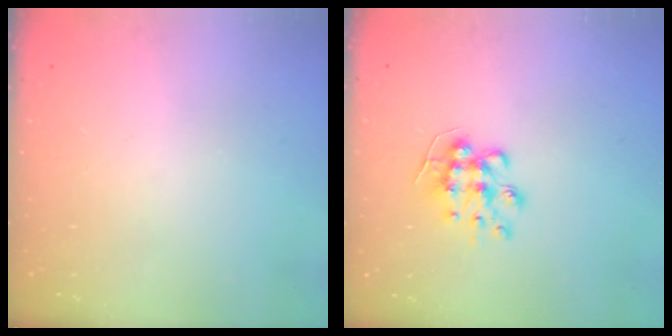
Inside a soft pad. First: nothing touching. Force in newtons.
{"total": 9.0, "press": 9.0, "slide": 0.1}